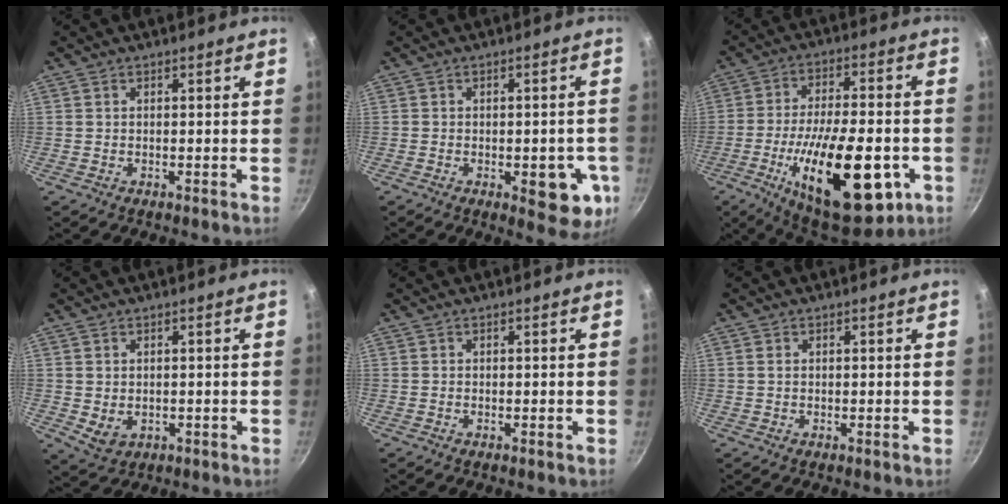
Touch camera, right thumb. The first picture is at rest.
{"total": 9.9, "force": [-2.7, 4.6, 8.3], "torque": [-0.061, 0.002, -0.032]}
{"total": 25.5, "force": [-8.3, 10.5, 21.6], "torque": [-0.315, 0.013, -0.118]}
{"total": 3.6, "force": [0.1, 2.8, 2.3], "torque": [-0.037, -0.010, 0.012]}
{"total": 0.0}
{"total": 0.8, "force": [0.3, 0.5, 0.5], "torque": [-0.011, -0.001, 0.006]}